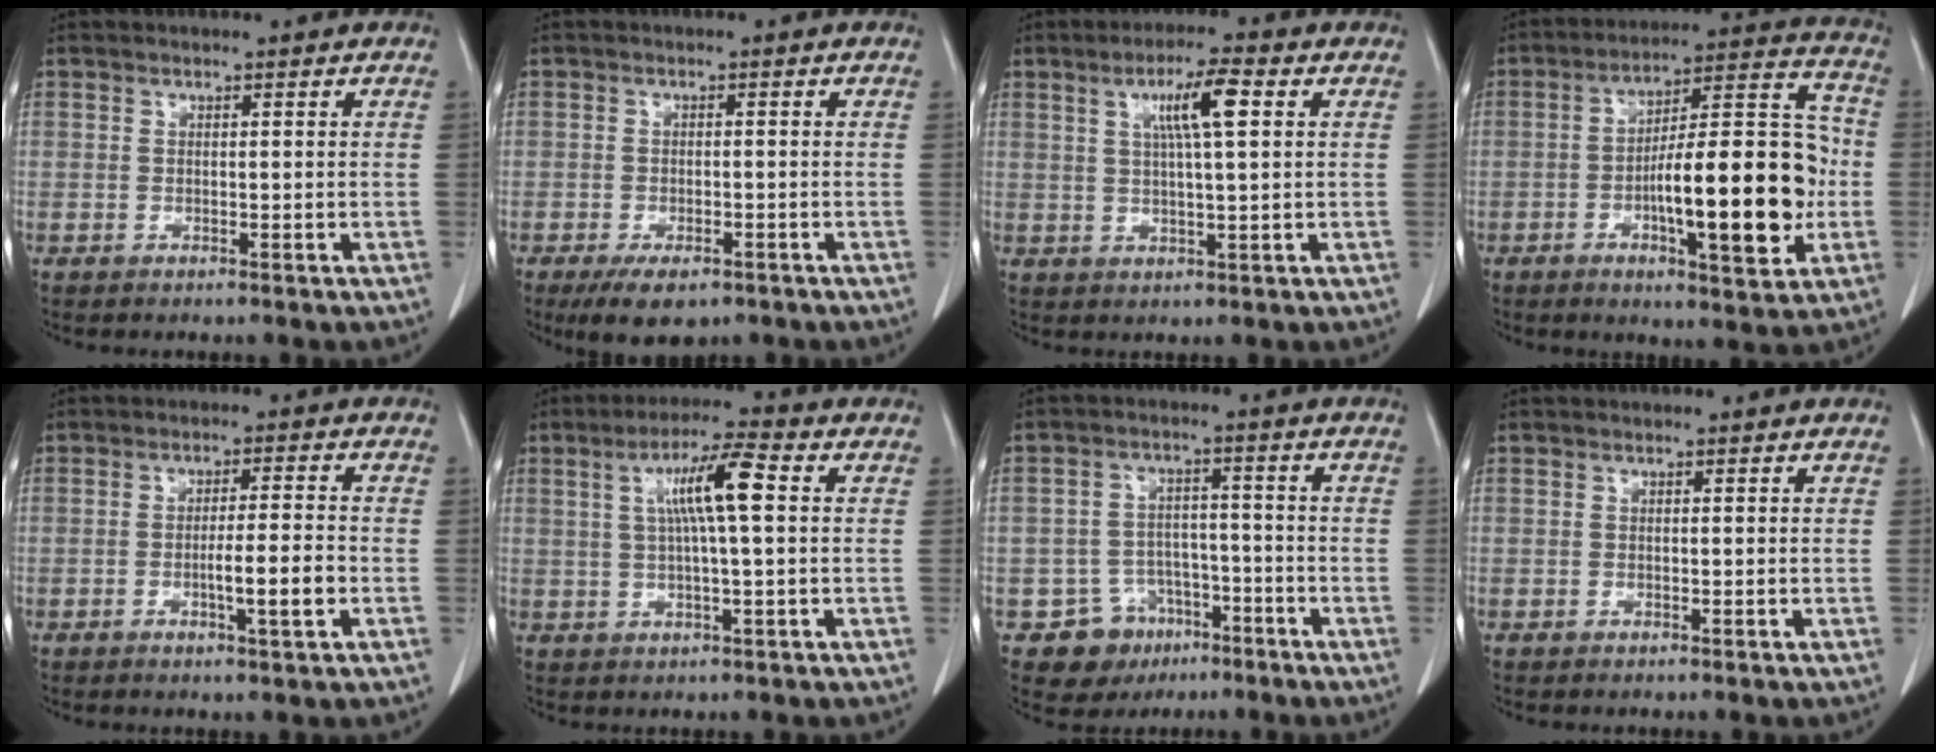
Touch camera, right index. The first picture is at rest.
{"total": 5.7, "force": [-3.8, 2.5, 3.4], "torque": [-0.056, -0.007, -0.057]}
{"total": 6.8, "force": [2.3, 0.3, 6.4], "torque": [-0.113, 0.006, 0.039]}
{"total": 18.8, "force": [-3.5, 4.4, 18.0], "torque": [-0.271, 0.023, -0.049]}
{"total": 5.5, "force": [-1.6, 0.1, 5.3], "torque": [-0.085, -0.005, -0.025]}
{"total": 8.3, "force": [1.7, 0.3, 8.1], "torque": [-0.146, 0.011, 0.029]}
{"total": 7.5, "force": [-4.0, 6.3, 1.0], "torque": [-0.014, 0.013, -0.049]}
{"total": 0.0}